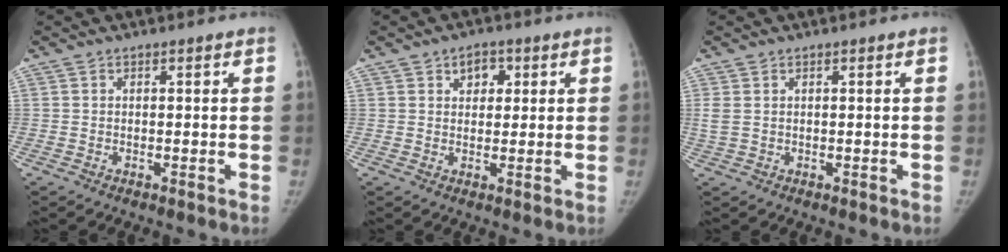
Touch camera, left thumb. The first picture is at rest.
{"total": 3.9, "force": [1.7, 2.8, 2.0], "torque": [-0.004, -0.003, 0.022]}
{"total": 2.0, "force": [0.4, 1.3, 1.4], "torque": [-0.051, 0.005, 0.012]}